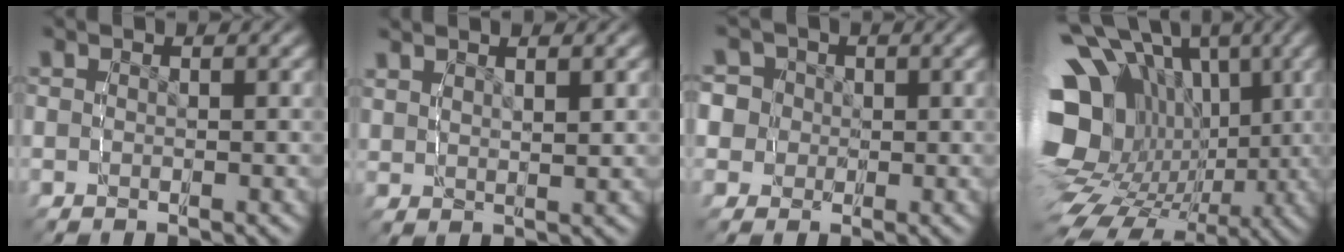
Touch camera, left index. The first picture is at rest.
{"total": 2.1, "force": [1.9, 0.0, 1.0], "torque": [-0.014, -0.002, 0.043]}
{"total": 7.5, "force": [0.7, 6.9, 2.9], "torque": [-0.074, -0.018, 0.011]}
{"total": 19.6, "force": [0.5, 15.9, 11.4], "torque": [-0.223, -0.055, 0.015]}